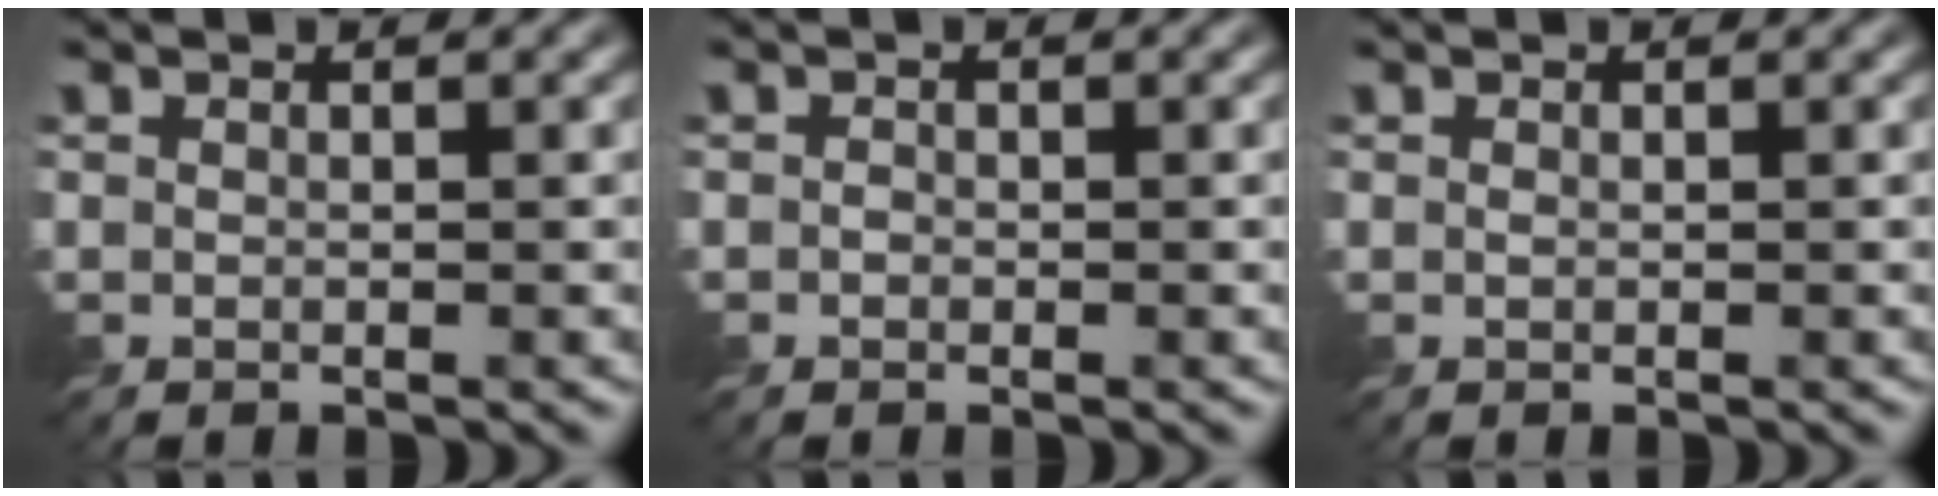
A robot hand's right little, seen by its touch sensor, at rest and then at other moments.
{"total": 0.7, "force": [-0.3, 0.6, 0.2], "torque": [0.000, -0.002, -0.008]}
{"total": 0.0}